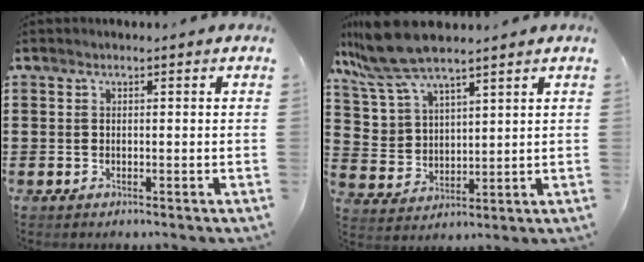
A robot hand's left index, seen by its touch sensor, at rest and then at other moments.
{"total": 9.7, "force": [7.8, 3.3, 4.8], "torque": [-0.128, -0.016, 0.145]}